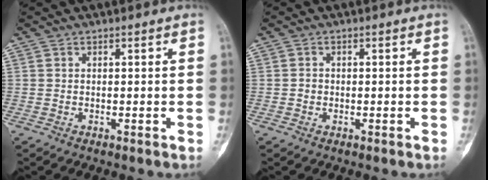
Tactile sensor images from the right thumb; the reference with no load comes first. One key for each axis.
{"total": 1.0, "fx": -0.1, "fy": 0.9, "fz": 0.4, "tx": -0.003, "ty": 0.003, "tz": -0.002}